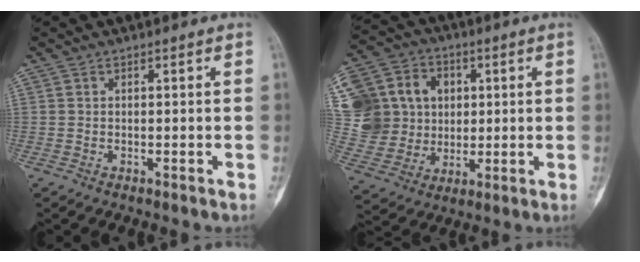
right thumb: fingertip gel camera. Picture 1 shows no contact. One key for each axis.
{"total": 22.0, "fx": 4.1, "fy": 19.1, "fz": 10.2, "tx": -0.201, "ty": 0.040, "tz": 0.094}